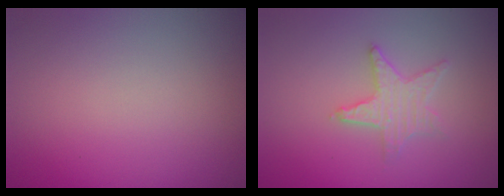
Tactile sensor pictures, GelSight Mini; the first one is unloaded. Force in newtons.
{"total": 2.7, "press": 2.6, "slide": 0.5}